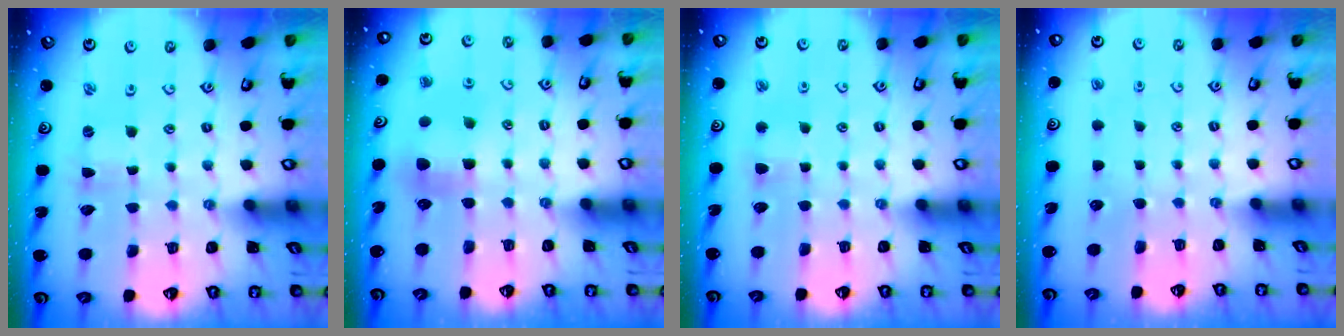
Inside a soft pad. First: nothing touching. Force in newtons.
{"total": 6.4, "press": 6.4, "slide": 0.5}
{"total": 2.6, "press": 2.6, "slide": 0.5}
{"total": 0.0}